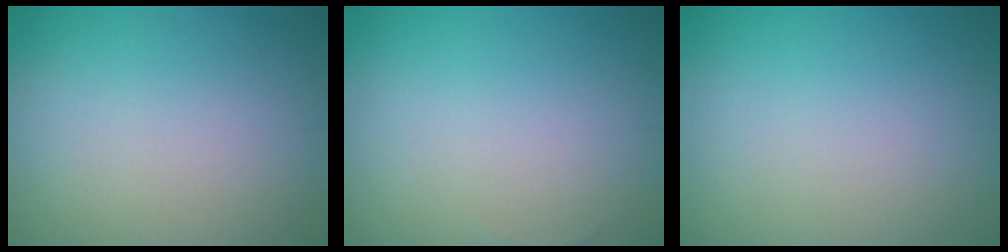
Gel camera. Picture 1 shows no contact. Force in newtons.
{"total": 0.0}
{"total": 0.0}